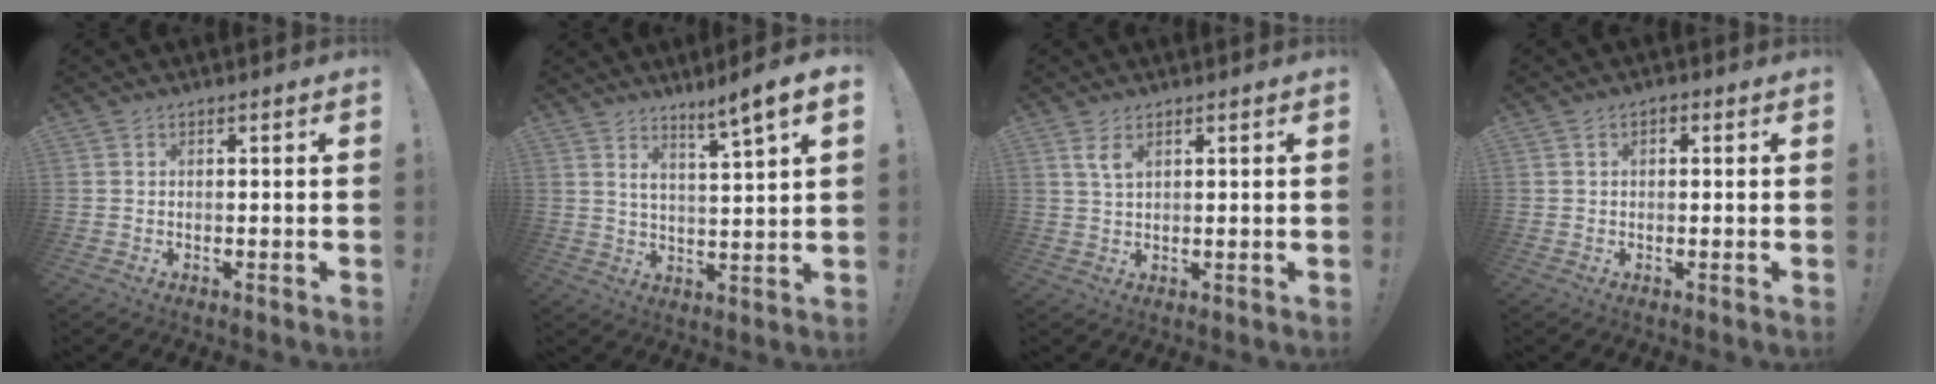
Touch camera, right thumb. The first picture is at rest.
{"total": 6.8, "force": [4.6, -0.9, 4.9], "torque": [-0.070, -0.038, 0.069]}
{"total": 3.3, "force": [1.8, 1.1, 2.5], "torque": [-0.052, -0.003, 0.033]}
{"total": 1.2, "force": [0.1, 1.0, 0.7], "torque": [-0.009, 0.003, 0.001]}